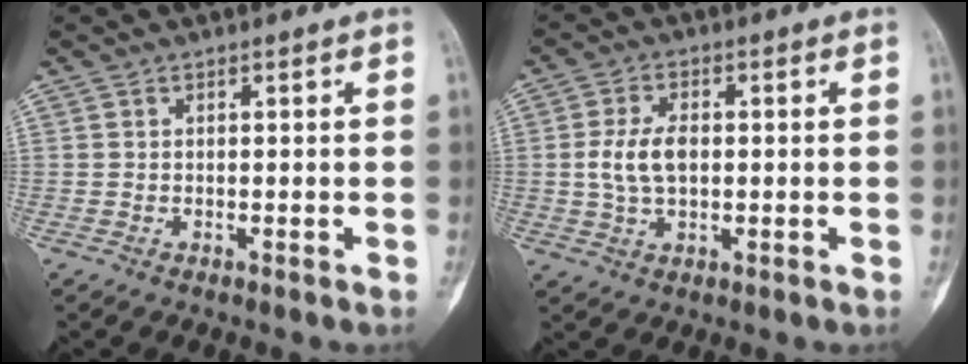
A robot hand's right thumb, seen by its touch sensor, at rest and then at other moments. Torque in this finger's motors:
{"motor_torque": [0.07, 0.07, 0.27, -0.05, 0.13]}